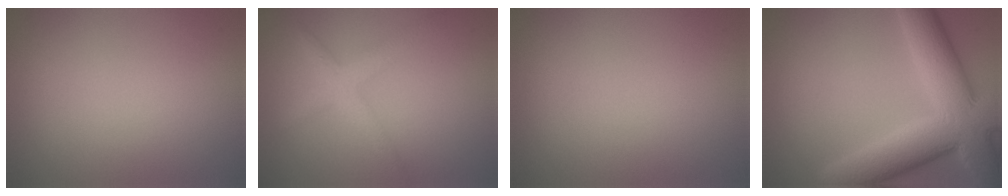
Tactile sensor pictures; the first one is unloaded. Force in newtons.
{"total": 2.9, "press": 2.9, "slide": 0.1}
{"total": 0.0}
{"total": 10.8, "press": 10.8, "slide": 0.5}